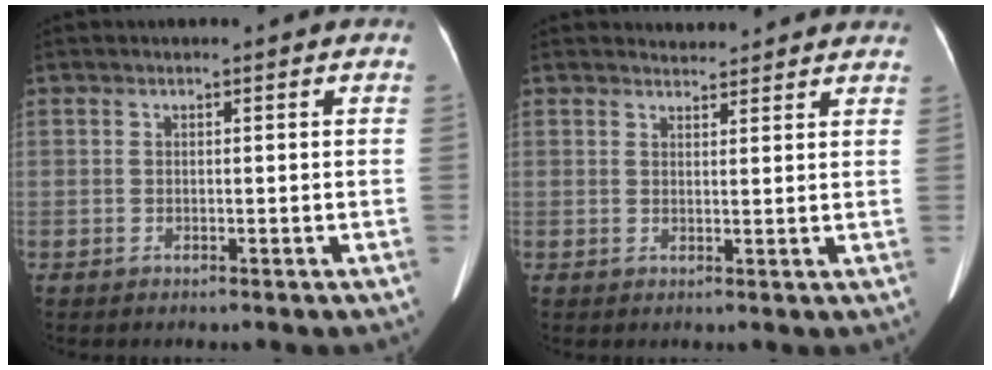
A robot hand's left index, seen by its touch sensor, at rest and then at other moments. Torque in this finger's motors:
{"motor_torque": [0.46, -0.65, -0.01, -0.02]}